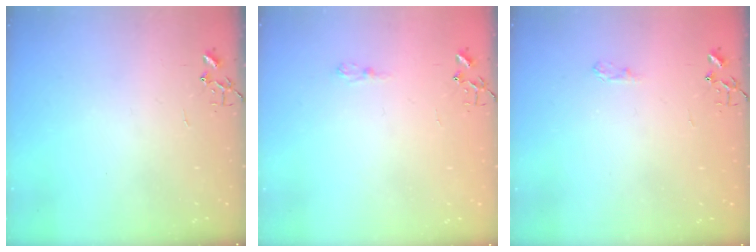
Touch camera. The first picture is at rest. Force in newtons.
{"total": 6.5, "press": 6.5, "slide": 0.6}
{"total": 6.8, "press": 6.8, "slide": 0.6}